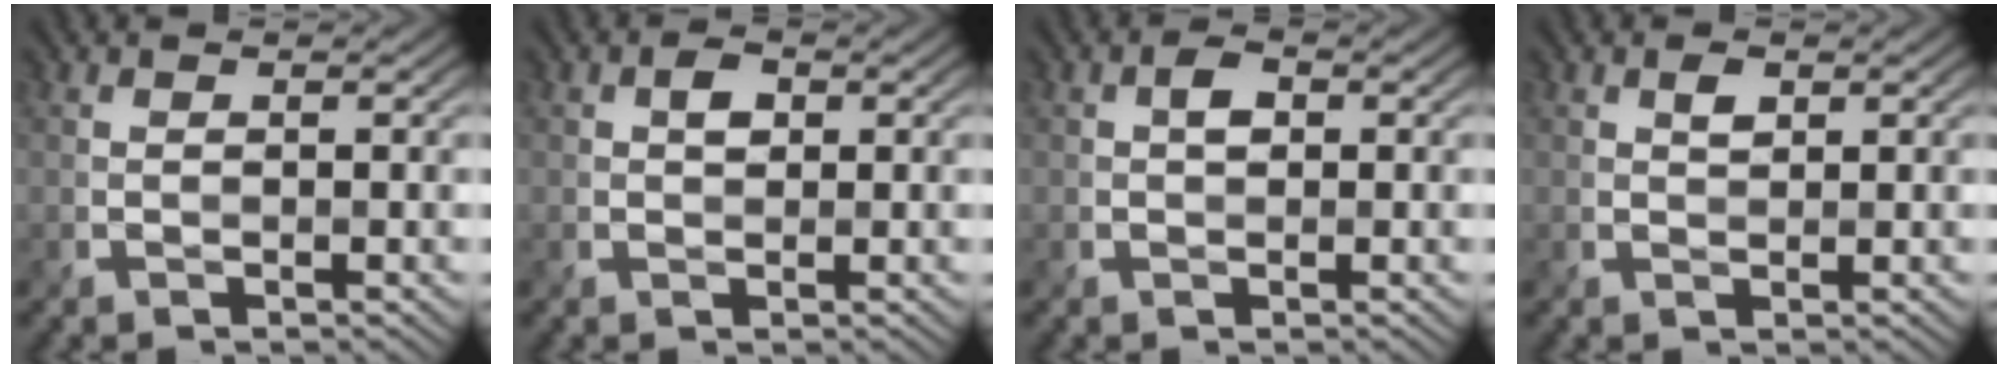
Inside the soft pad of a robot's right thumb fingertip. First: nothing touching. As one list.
[{"total": 1.6, "force": [0.4, 1.2, 1.0], "torque": [-0.018, 0.001, 0.005]}, {"total": 1.8, "force": [0.2, 1.2, 1.3], "torque": [-0.023, 0.001, 0.002]}, {"total": 1.1, "force": [0.6, 0.6, 0.6], "torque": [-0.013, -0.001, 0.013]}]